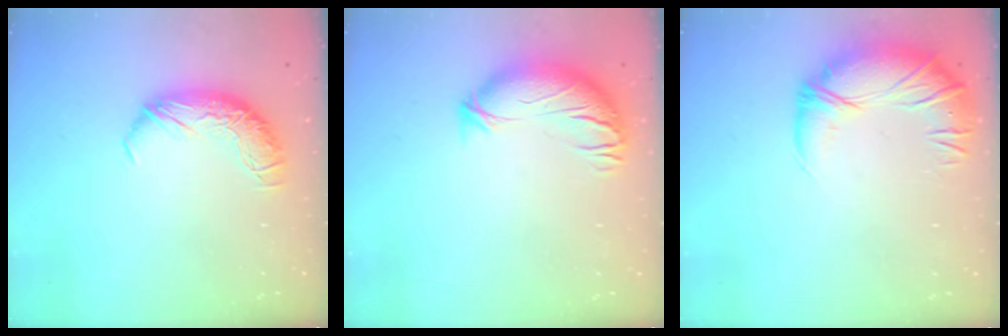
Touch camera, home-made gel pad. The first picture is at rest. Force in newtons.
{"total": 3.5, "press": 2.7, "slide": 2.2}
{"total": 2.9, "press": 0.4, "slide": 2.9}